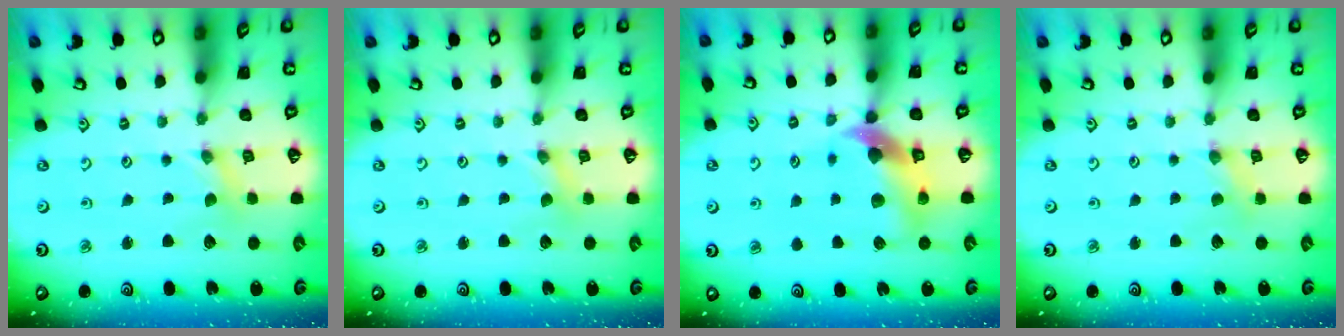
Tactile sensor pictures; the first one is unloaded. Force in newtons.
{"total": 0.0}
{"total": 10.8, "press": 10.7, "slide": 1.4}
{"total": 1.0, "press": 1.0, "slide": 0.2}